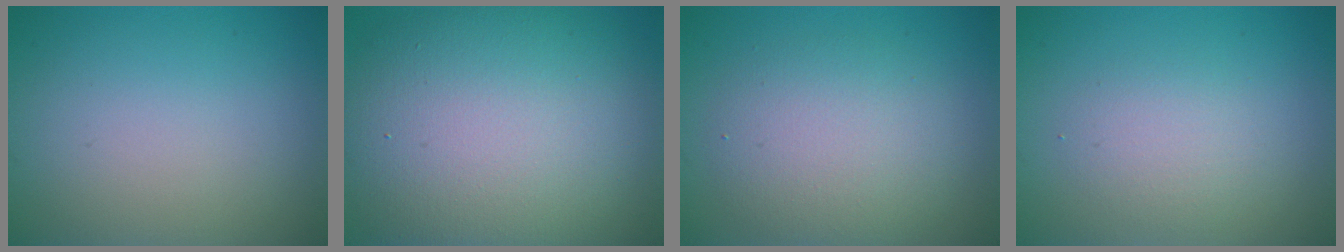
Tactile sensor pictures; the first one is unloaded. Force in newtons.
{"total": 15.0, "press": 15.0, "slide": 0.8}
{"total": 4.7, "press": 4.7, "slide": 0.2}
{"total": 2.2, "press": 2.2, "slide": 0.1}